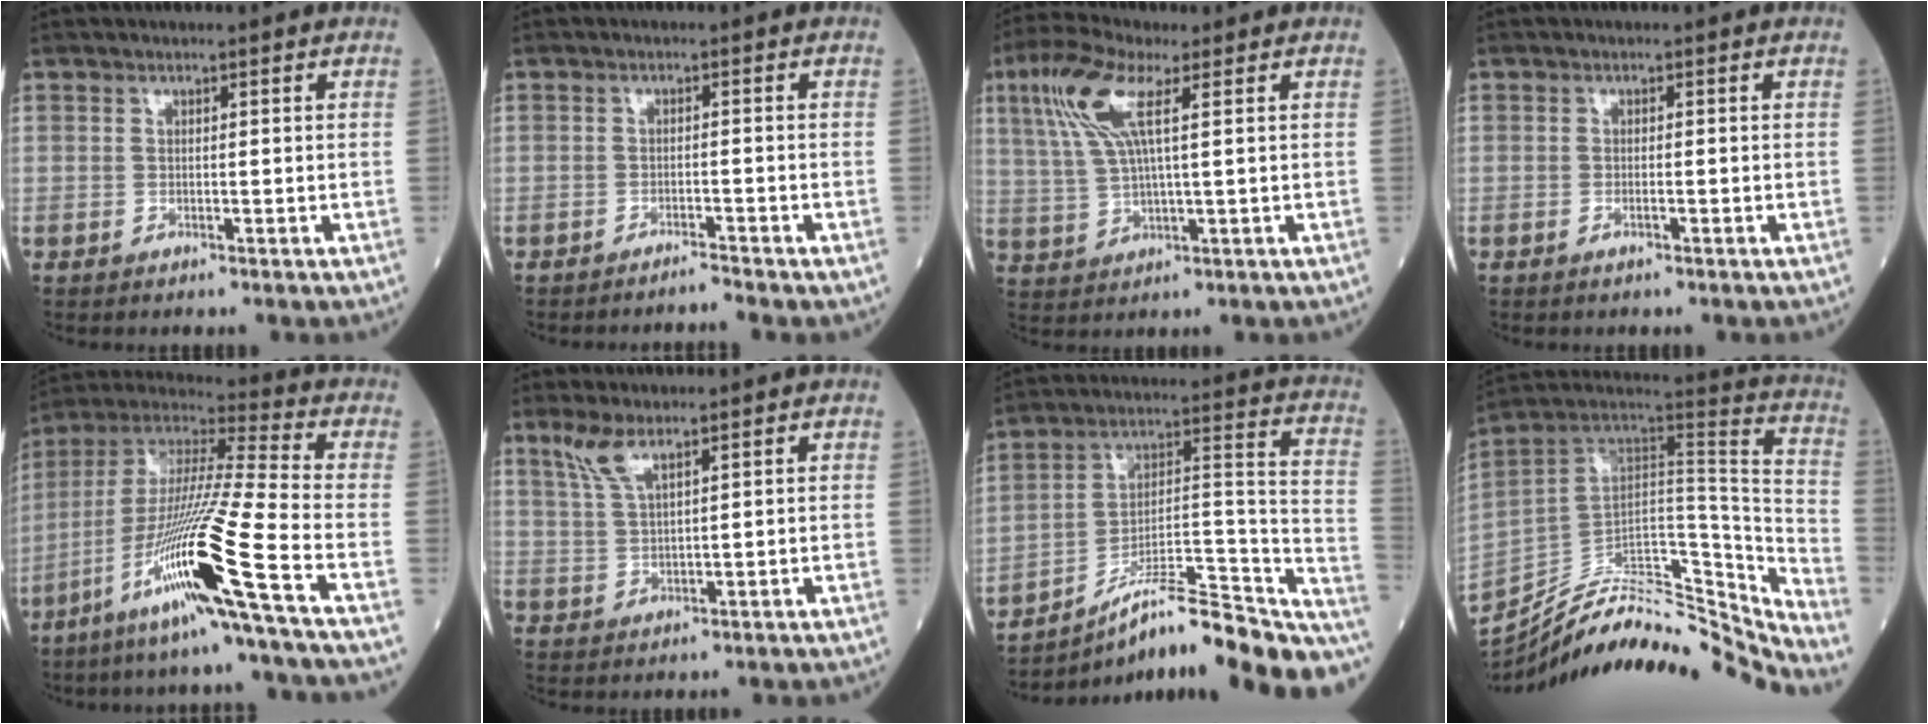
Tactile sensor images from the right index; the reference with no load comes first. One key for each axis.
{"total": 1.8, "fx": -1.7, "fy": -0.5, "fz": 0.1, "tx": 0.002, "ty": -0.004, "tz": -0.025}
{"total": 9.0, "fx": 3.6, "fy": 1.9, "fz": 8.0, "tx": -0.184, "ty": 0.018, "tz": 0.072}
{"total": 0.9, "fx": -0.5, "fy": 0.2, "fz": 0.7, "tx": -0.017, "ty": -0.001, "tz": -0.008}
{"total": 19.5, "fx": -8.8, "fy": -1.5, "fz": 17.3, "tx": -0.364, "ty": -0.035, "tz": -0.176}
{"total": 4.0, "fx": 2.8, "fy": 0.5, "fz": 2.8, "tx": -0.071, "ty": 0.006, "tz": 0.065}
{"total": 24.4, "fx": -18.8, "fy": 4.2, "fz": 14.9, "tx": -0.138, "ty": 0.040, "tz": -0.280}
{"total": 27.3, "fx": -24.7, "fy": 4.6, "fz": 10.8, "tx": -0.147, "ty": 0.030, "tz": -0.371}